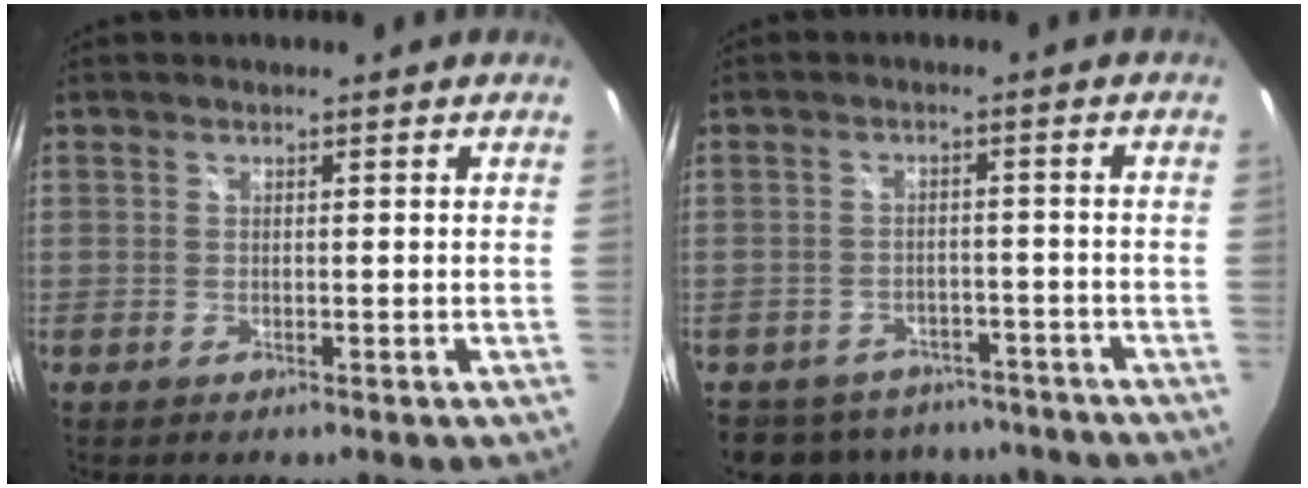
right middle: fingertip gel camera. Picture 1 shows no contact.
{"total": 13.1, "force": [-10.5, 7.0, 3.5], "torque": [-0.089, 0.017, -0.130]}